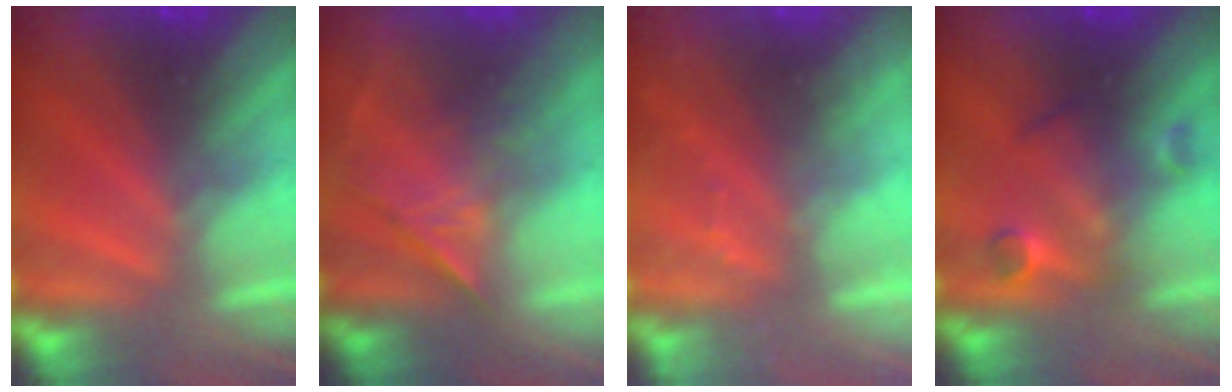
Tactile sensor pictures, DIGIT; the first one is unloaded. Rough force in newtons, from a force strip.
{"total": 1.2}
{"total": 2.2}
{"total": 2.5}